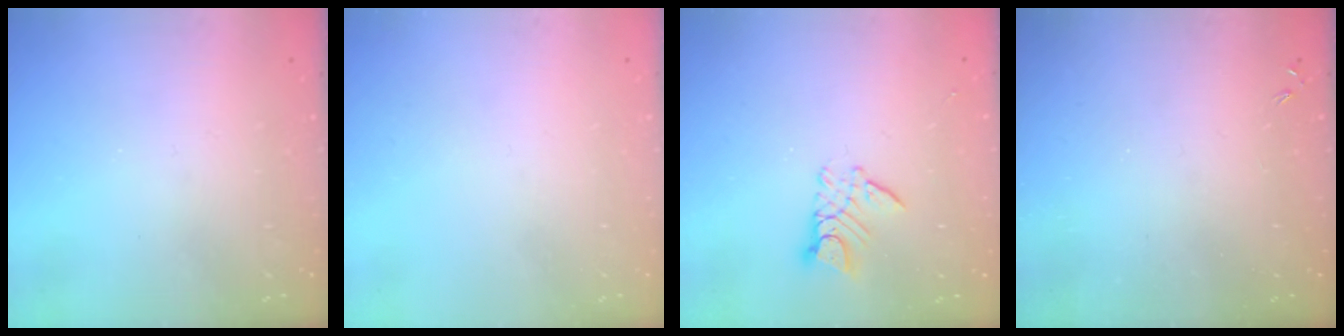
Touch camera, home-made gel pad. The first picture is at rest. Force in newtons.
{"total": 0.0}
{"total": 8.8, "press": 8.7, "slide": 0.7}
{"total": 0.0}